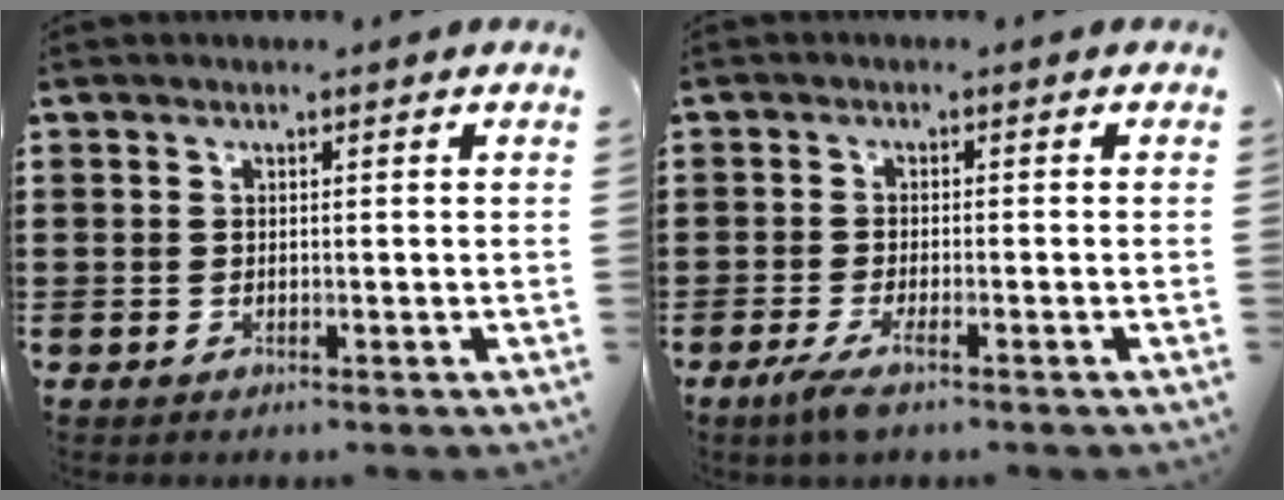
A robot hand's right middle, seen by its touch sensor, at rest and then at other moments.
{"total": 2.9, "force": [-1.6, 0.2, 2.4], "torque": [-0.062, -0.014, -0.033]}